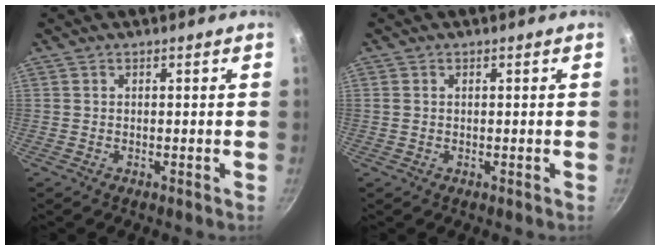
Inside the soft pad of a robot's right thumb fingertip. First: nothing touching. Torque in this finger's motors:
{"motor_torque": [-0.10, 0.06, -0.25, 0.22, 0.07]}